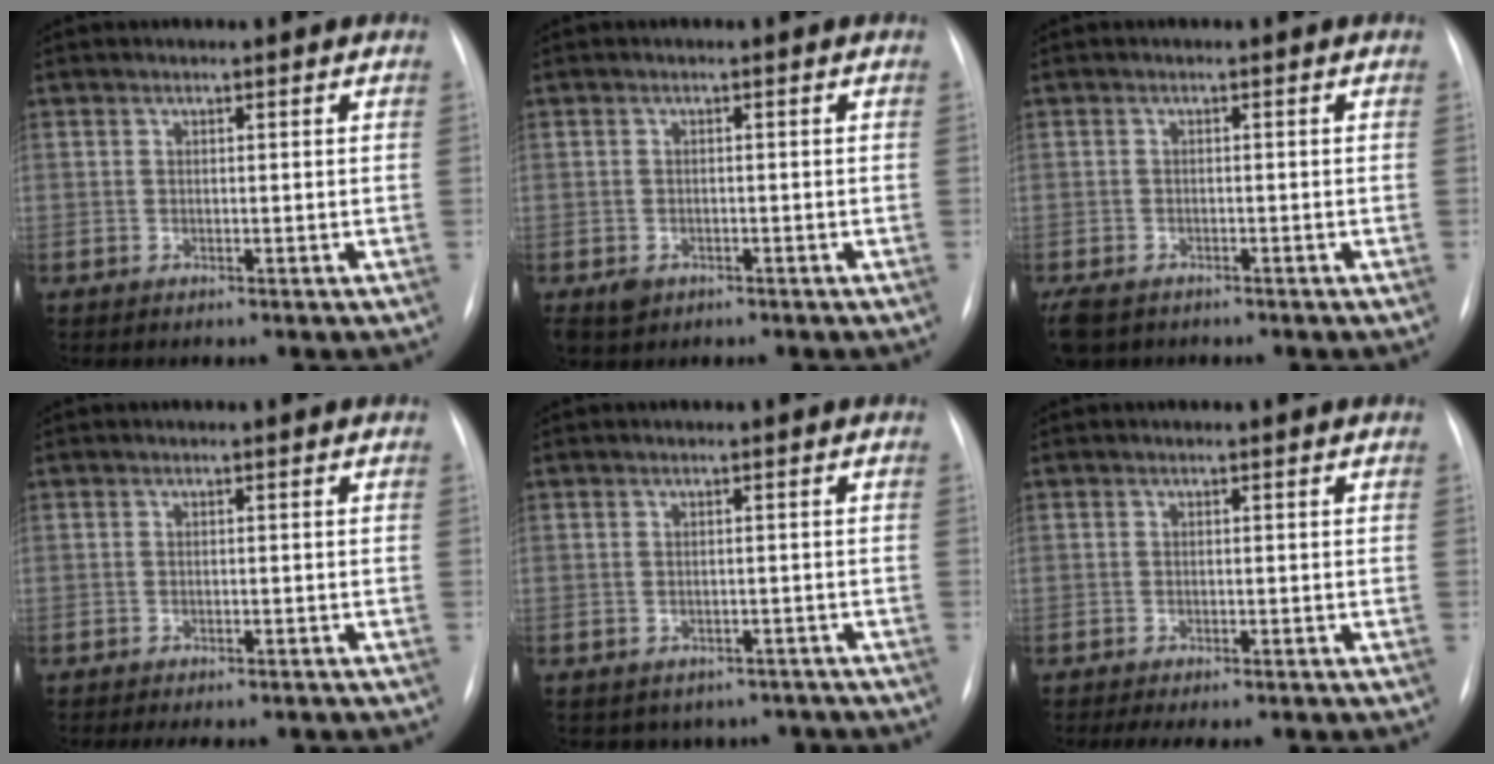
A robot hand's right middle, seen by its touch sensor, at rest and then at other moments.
{"total": 2.2, "force": [-1.1, 1.8, 0.7], "torque": [-0.010, 0.002, -0.011]}
{"total": 5.3, "force": [-3.7, 3.1, 2.2], "torque": [-0.046, -0.007, -0.058]}
{"total": 7.0, "force": [-6.0, 2.3, 2.7], "torque": [-0.029, 0.002, -0.068]}
{"total": 6.4, "force": [-5.2, 3.7, 0.3], "torque": [0.011, 0.022, -0.056]}
{"total": 6.2, "force": [-5.2, 1.6, 3.0], "torque": [-0.037, -0.001, -0.068]}